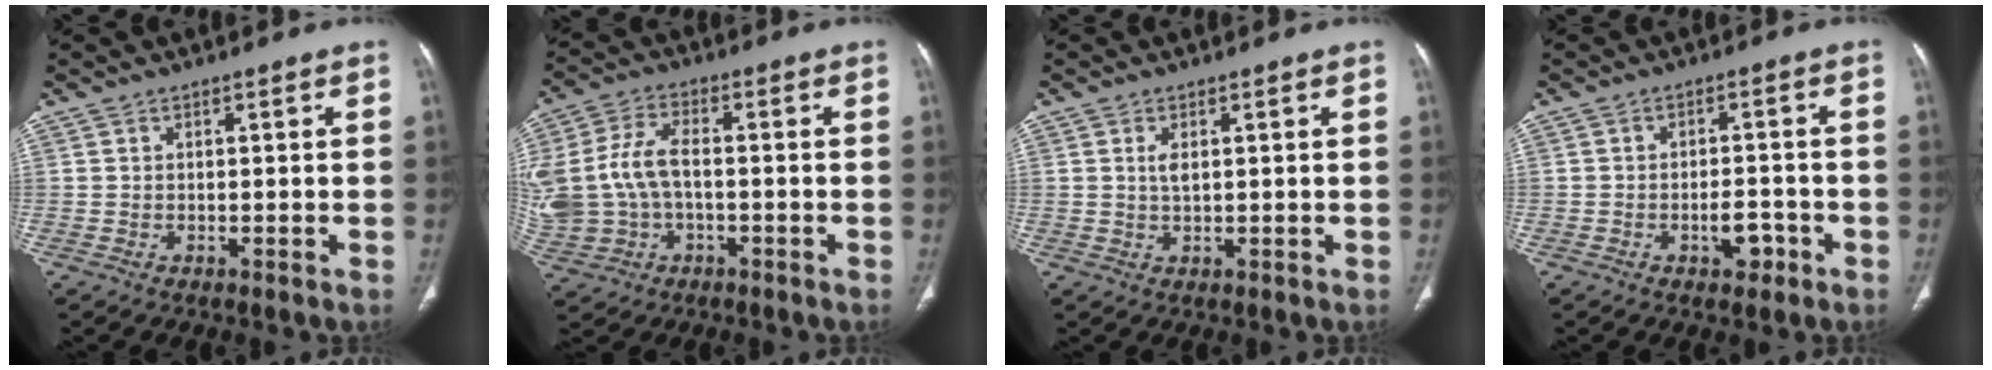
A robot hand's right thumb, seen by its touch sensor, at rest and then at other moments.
{"total": 13.1, "force": [-0.7, 8.5, 10.0], "torque": [-0.227, 0.022, -0.004]}
{"total": 2.0, "force": [0.6, 0.9, 1.7], "torque": [-0.035, -0.002, 0.013]}
{"total": 4.1, "force": [-2.1, 2.1, 2.8], "torque": [-0.029, 0.016, -0.029]}